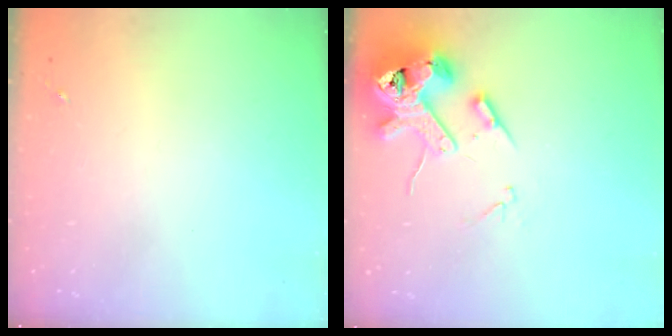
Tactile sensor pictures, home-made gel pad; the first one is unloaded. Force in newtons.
{"total": 15.6, "press": 15.4, "slide": 2.3}